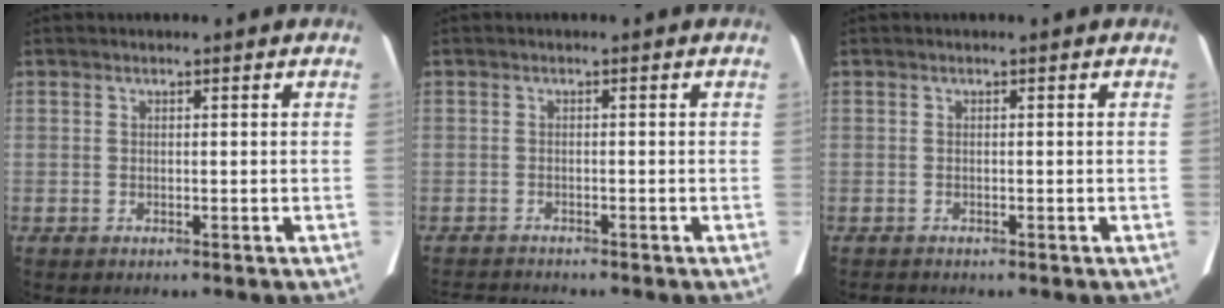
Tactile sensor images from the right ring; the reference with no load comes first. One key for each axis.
{"total": 3.0, "fx": -3.0, "fy": -0.1, "fz": 0.3, "tx": -0.009, "ty": -0.015, "tz": -0.048}
{"total": 0.6, "fx": -0.6, "fy": 0.0, "fz": 0.0, "tx": -0.007, "ty": -0.004, "tz": -0.009}